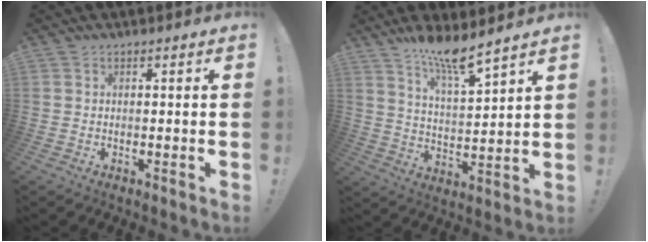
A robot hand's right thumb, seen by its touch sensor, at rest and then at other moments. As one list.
[{"total": 10.8, "force": [9.1, 0.5, 5.8], "torque": [-0.098, -0.067, 0.153]}]